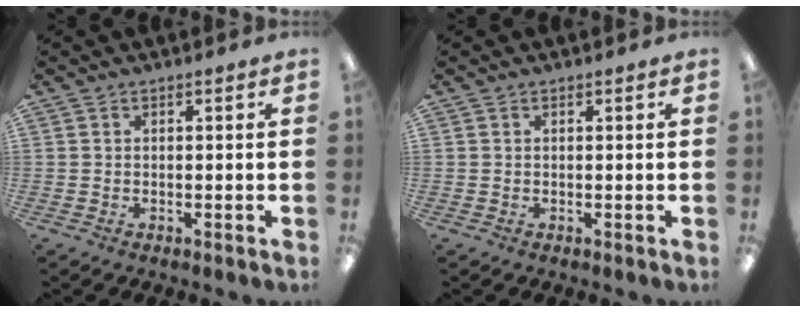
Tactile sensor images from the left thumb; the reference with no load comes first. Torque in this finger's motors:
{"motor_torque": [-0.07, -0.07, 0.12, -0.02, 0.00]}